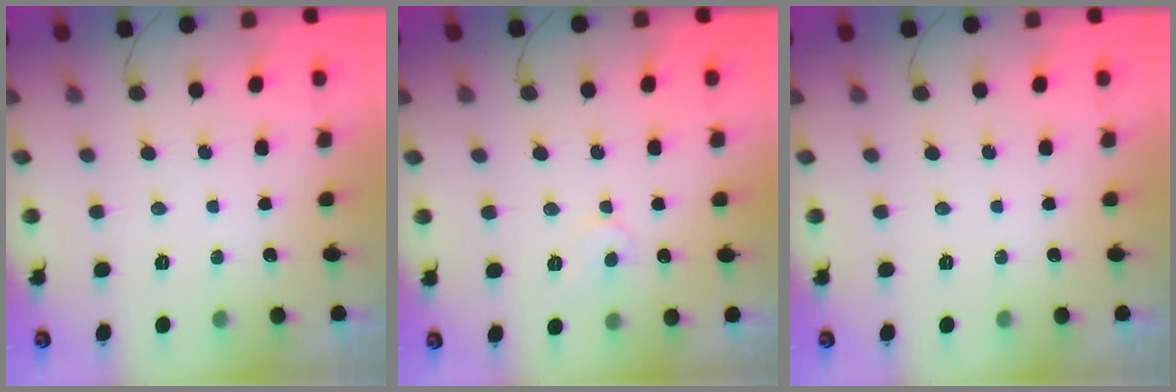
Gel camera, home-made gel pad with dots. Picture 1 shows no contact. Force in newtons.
{"total": 4.2, "press": 4.2, "slide": 0.2}
{"total": 0.0}